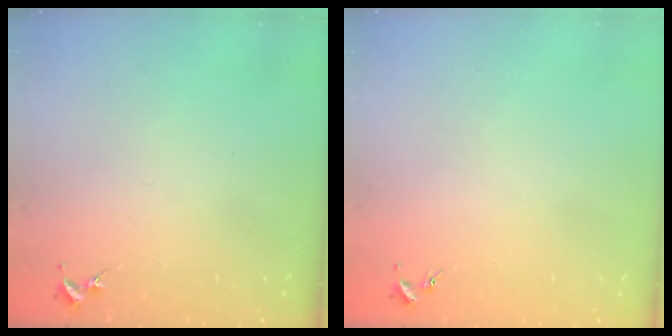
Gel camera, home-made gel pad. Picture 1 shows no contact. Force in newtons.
{"total": 0.0}